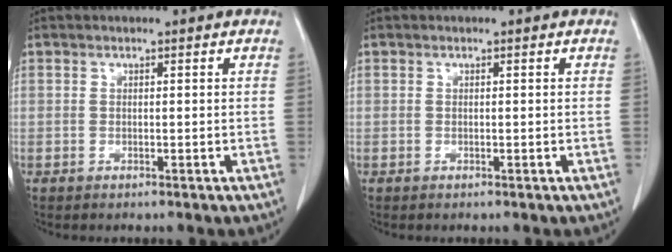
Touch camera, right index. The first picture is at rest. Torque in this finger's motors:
{"motor_torque": [0.00, 0.00, 0.00, 0.00]}